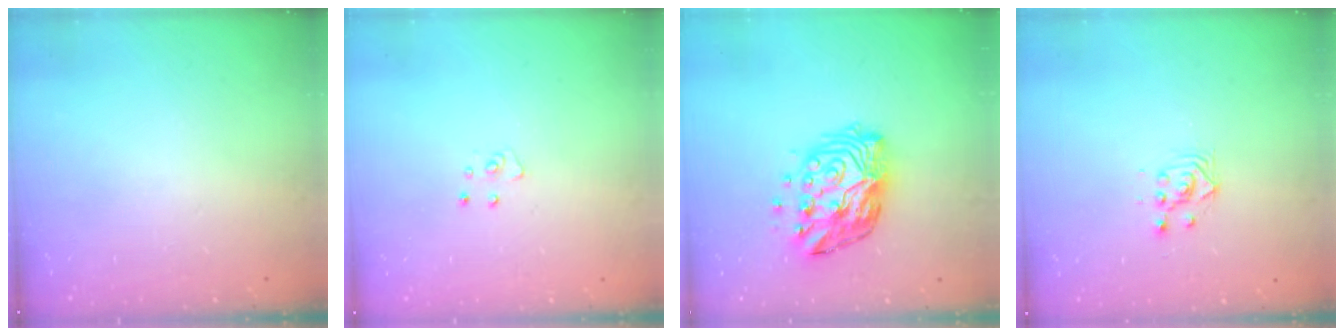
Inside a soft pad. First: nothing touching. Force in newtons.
{"total": 3.8, "press": 3.8, "slide": 0.3}
{"total": 14.2, "press": 14.2, "slide": 1.3}
{"total": 2.8, "press": 2.8, "slide": 0.2}